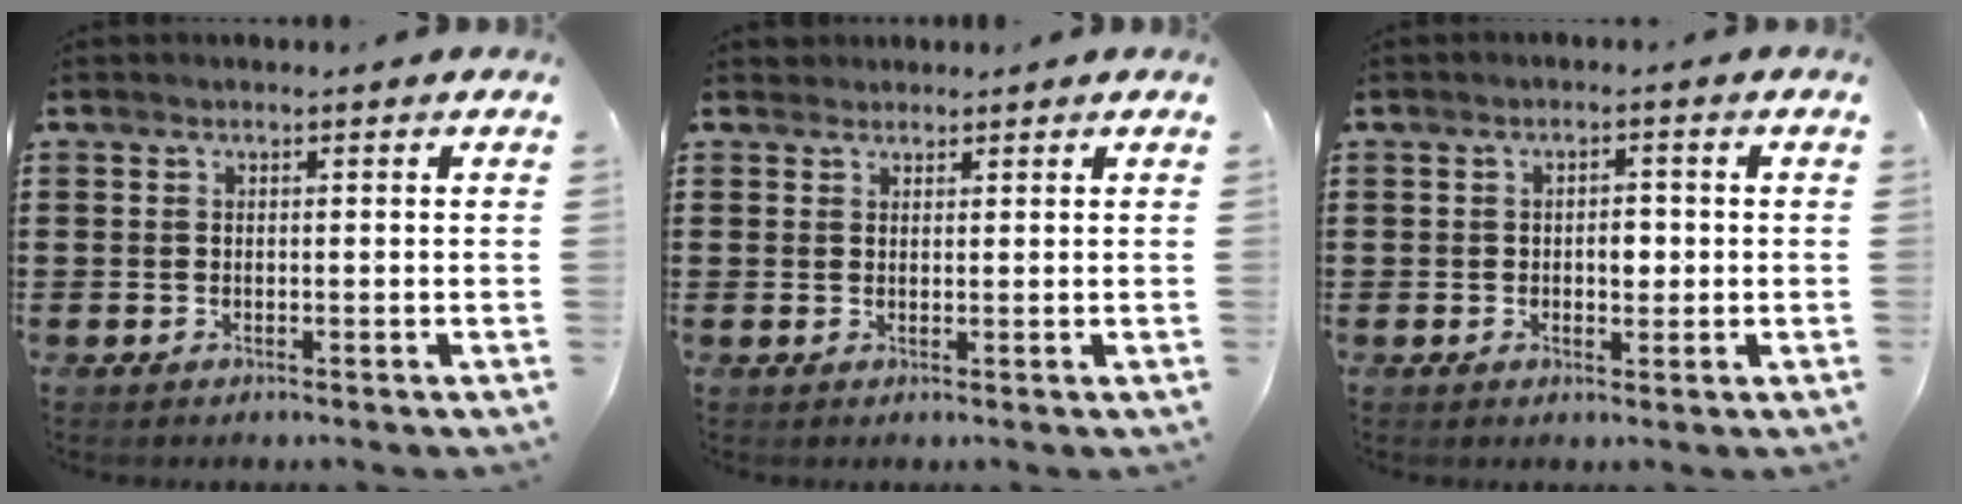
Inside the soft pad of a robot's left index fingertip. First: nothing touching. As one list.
[{"total": 1.4, "force": [1.3, 0.6, -0.1], "torque": [-0.002, 0.002, 0.026]}, {"total": 2.7, "force": [-0.2, 1.6, 2.2], "torque": [-0.028, -0.001, -0.011]}]